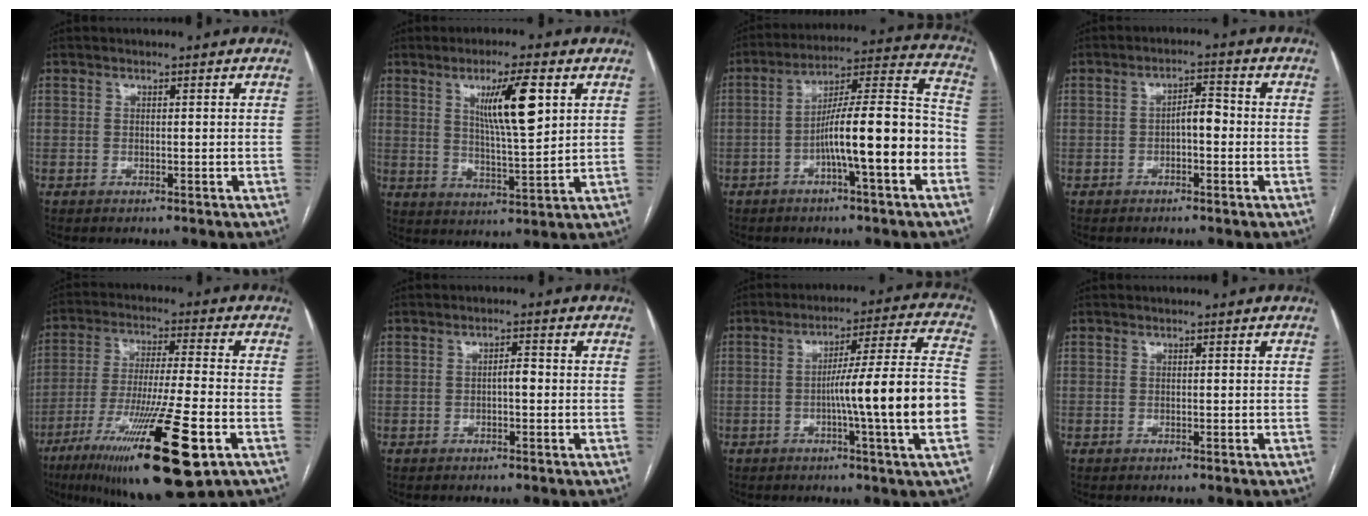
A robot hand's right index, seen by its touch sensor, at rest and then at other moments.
{"total": 9.9, "force": [3.7, 1.0, 9.1], "torque": [-0.155, -0.004, 0.064]}
{"total": 15.0, "force": [-4.7, 0.9, 14.2], "torque": [-0.223, 0.023, -0.075]}
{"total": 3.5, "force": [-0.7, 1.3, 3.1], "torque": [-0.046, 0.015, -0.011]}
{"total": 20.8, "force": [-10.2, 1.9, 18.1], "torque": [-0.300, -0.046, -0.169]}
{"total": 1.8, "force": [-0.3, 0.5, 1.7], "torque": [-0.025, 0.005, -0.007]}
{"total": 16.2, "force": [-3.5, -1.4, 15.7], "torque": [-0.237, 0.009, -0.060]}
{"total": 0.0}